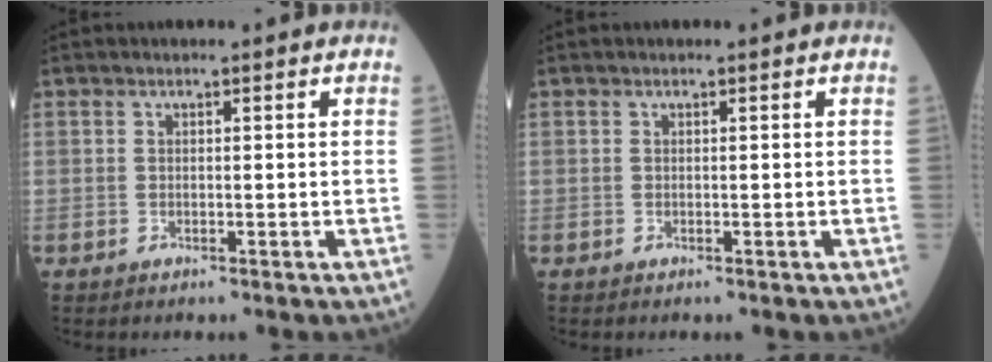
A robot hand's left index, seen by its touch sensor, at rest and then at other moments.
{"total": 0.0}